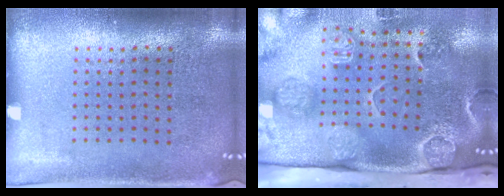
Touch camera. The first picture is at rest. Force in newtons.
{"total": 4.5, "press": 3.3, "slide": 3.1}